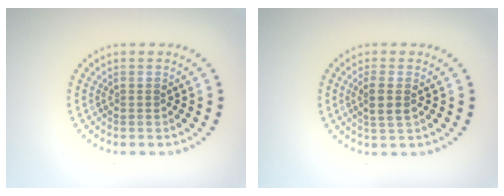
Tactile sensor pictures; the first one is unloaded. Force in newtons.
{"total": 2.0, "press": 1.8, "slide": 0.8}